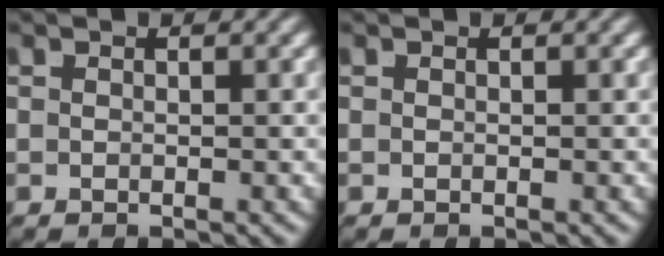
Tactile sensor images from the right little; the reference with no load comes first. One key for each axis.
{"total": 0.0}